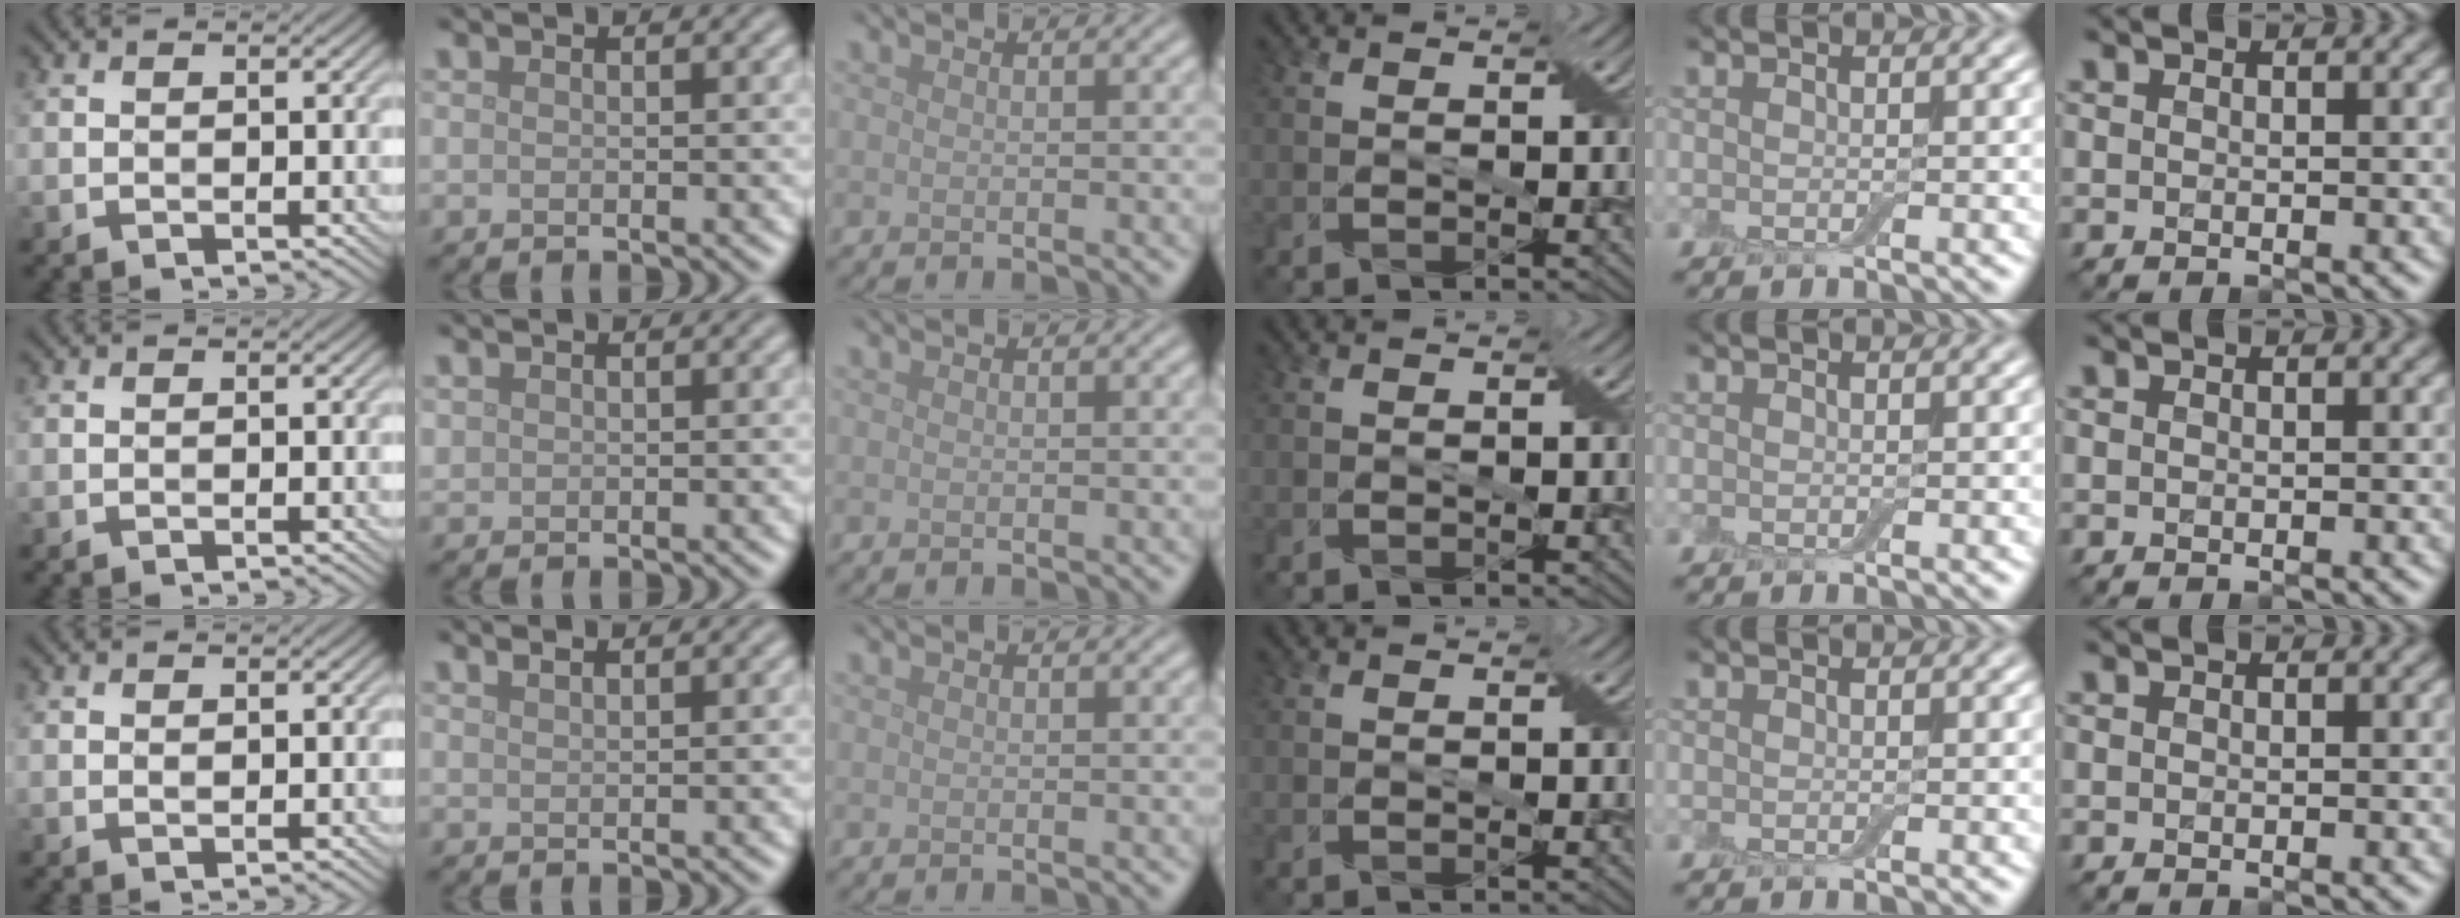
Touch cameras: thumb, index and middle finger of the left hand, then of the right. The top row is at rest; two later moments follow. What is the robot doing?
{"motion": "fold", "object": "bandage"}